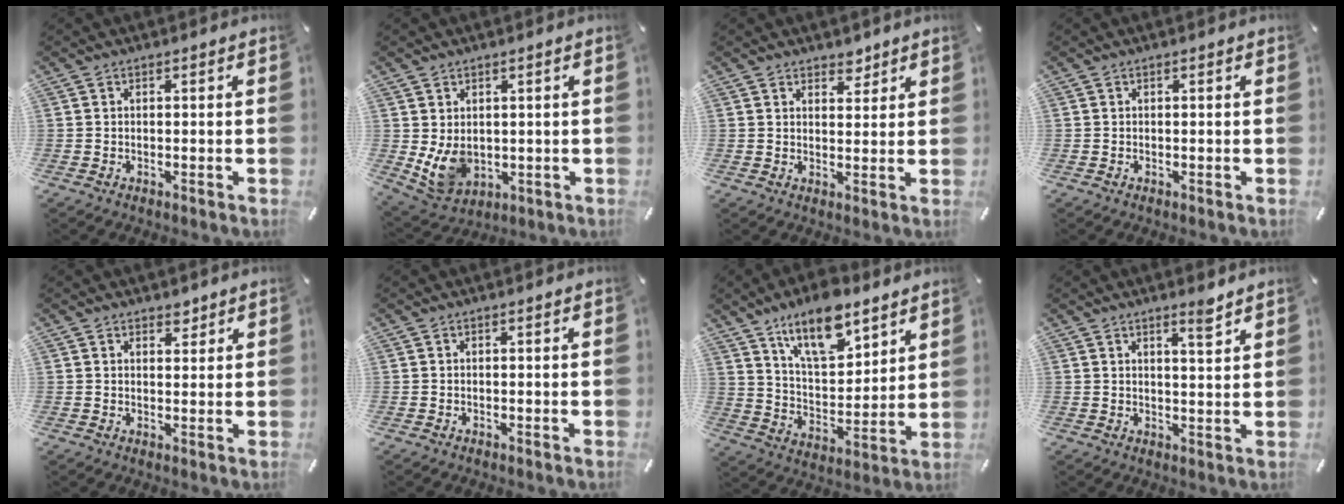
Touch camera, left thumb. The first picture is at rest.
{"total": 7.9, "force": [0.9, 6.7, 4.0], "torque": [-0.091, -0.006, 0.019]}
{"total": 3.6, "force": [2.9, 2.2, 0.4], "torque": [0.011, -0.015, 0.050]}
{"total": 0.0}
{"total": 2.4, "force": [1.9, 1.5, 0.3], "torque": [0.015, -0.010, 0.030]}
{"total": 0.0}
{"total": 14.9, "force": [10.8, 6.6, 7.9], "torque": [-0.129, -0.058, 0.190]}
{"total": 4.0, "force": [3.2, 0.1, 2.4], "torque": [-0.028, -0.024, 0.050]}